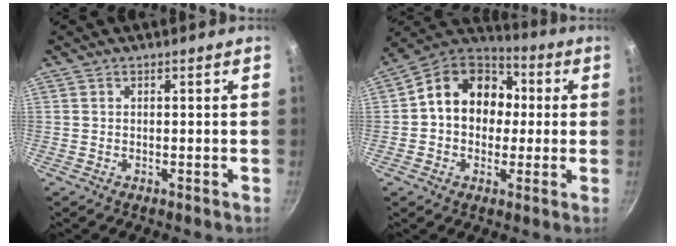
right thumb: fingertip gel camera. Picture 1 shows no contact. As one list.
[{"total": 15.1, "force": [1.4, 12.2, 8.8], "torque": [-0.099, 0.037, 0.003]}]